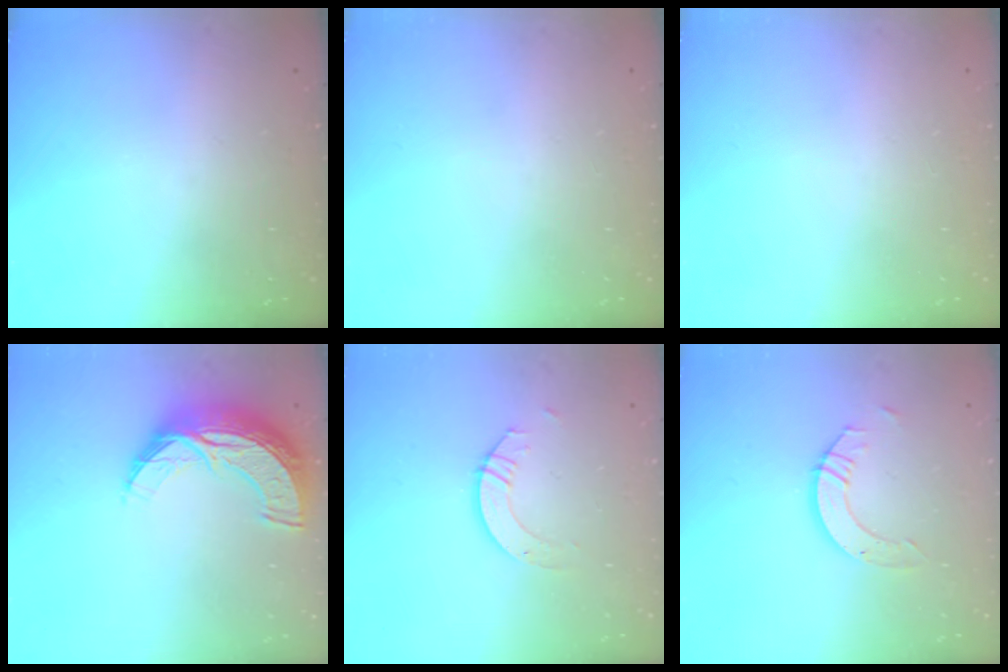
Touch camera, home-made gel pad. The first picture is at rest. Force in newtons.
{"total": 0.0}
{"total": 0.0}
{"total": 13.7, "press": 13.6, "slide": 0.8}
{"total": 4.0, "press": 4.0, "slide": 0.3}
{"total": 6.0, "press": 6.0, "slide": 0.4}